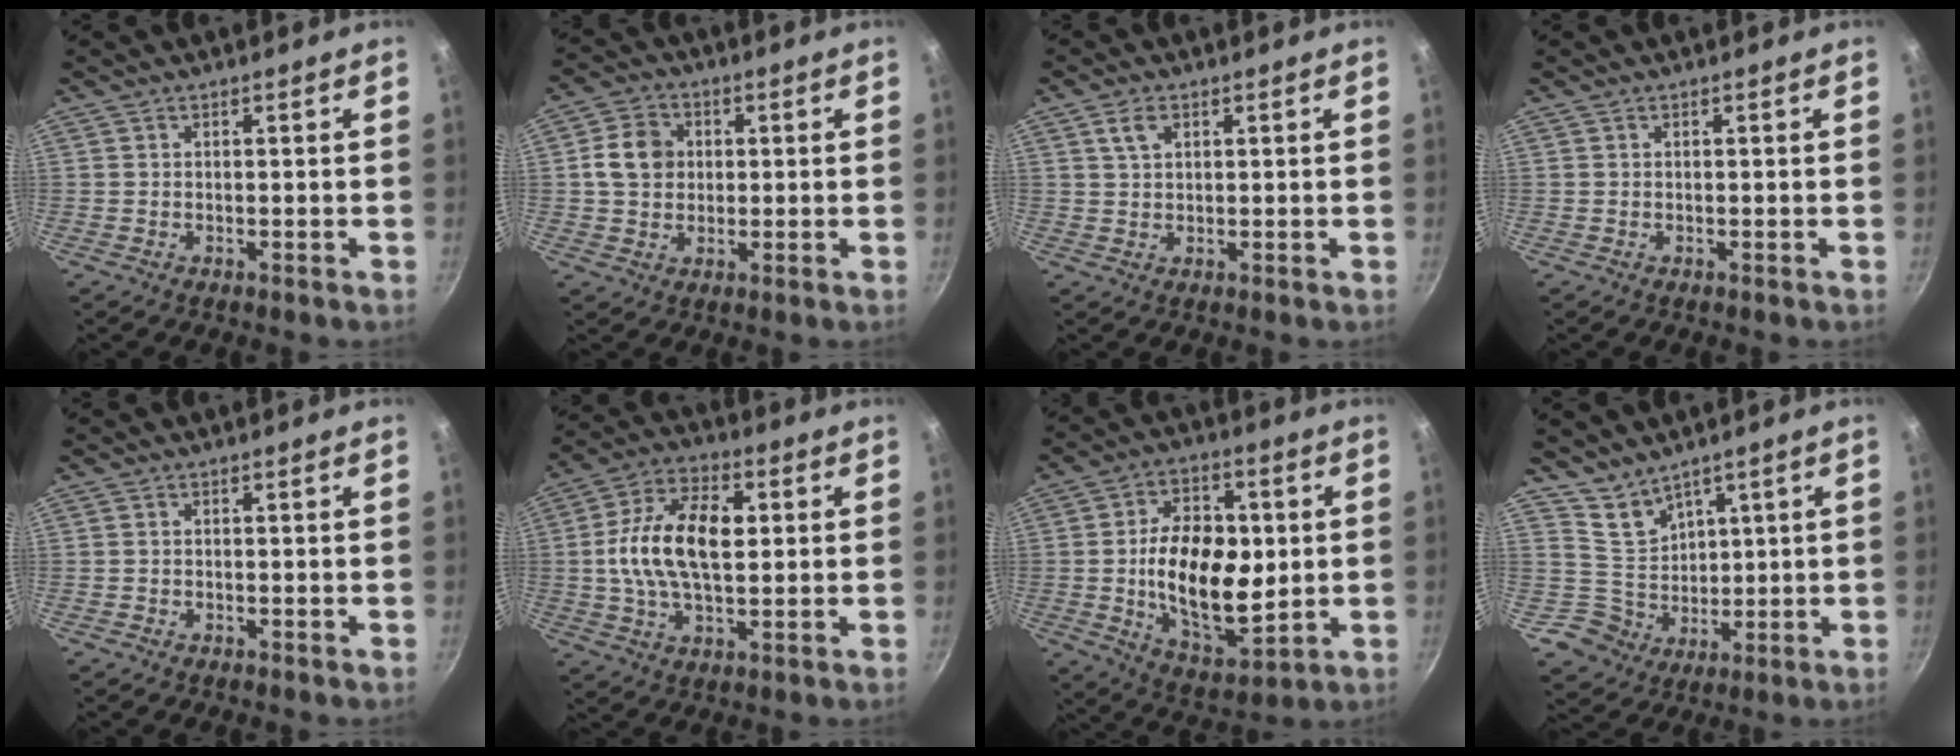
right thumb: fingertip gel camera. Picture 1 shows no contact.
{"total": 7.7, "force": [1.0, 6.5, 4.1], "torque": [-0.051, 0.009, 0.007]}
{"total": 3.3, "force": [1.4, 2.3, 1.9], "torque": [-0.026, 0.000, 0.028]}
{"total": 0.0}
{"total": 0.0}
{"total": 15.7, "force": [1.5, 8.9, 12.9], "torque": [-0.220, 0.018, 0.015]}
{"total": 19.3, "force": [-0.3, 11.4, 15.5], "torque": [-0.225, -0.007, 0.004]}
{"total": 7.1, "force": [4.6, 5.3, 0.1], "torque": [0.025, -0.035, 0.100]}